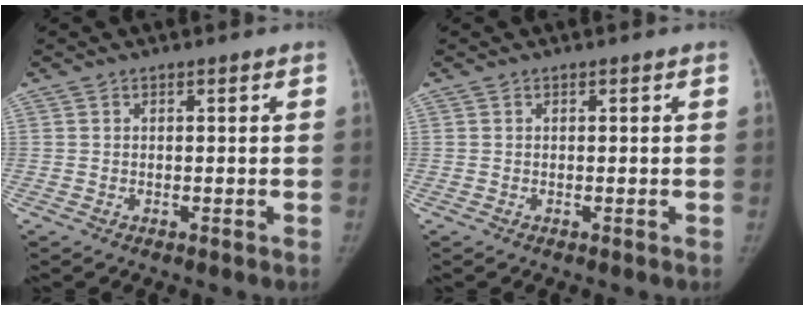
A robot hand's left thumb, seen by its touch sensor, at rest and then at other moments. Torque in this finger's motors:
{"motor_torque": [0.00, 0.00, 0.24, -0.15, 0.00]}